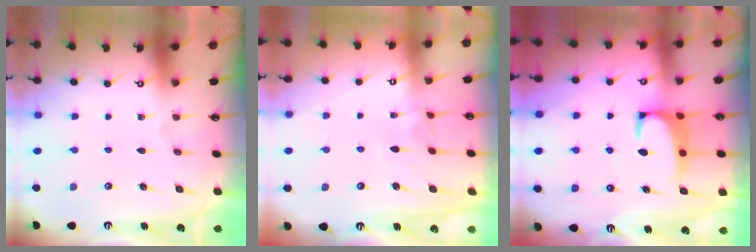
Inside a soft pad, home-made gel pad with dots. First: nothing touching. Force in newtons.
{"total": 2.8, "press": 2.8, "slide": 0.4}
{"total": 2.3, "press": 2.1, "slide": 1.0}